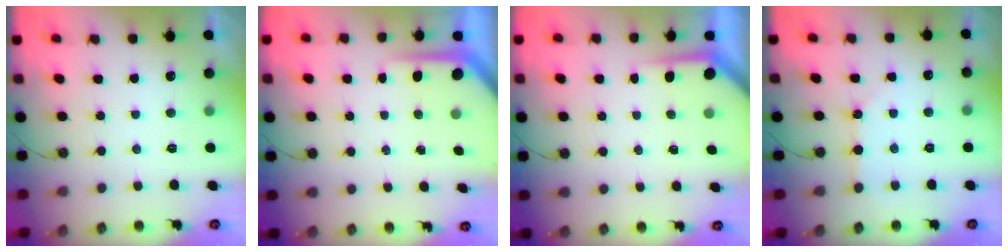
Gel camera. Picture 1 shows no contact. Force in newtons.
{"total": 5.5, "press": 5.5, "slide": 0.2}
{"total": 3.0, "press": 3.0, "slide": 0.3}
{"total": 2.7, "press": 2.7, "slide": 0.5}